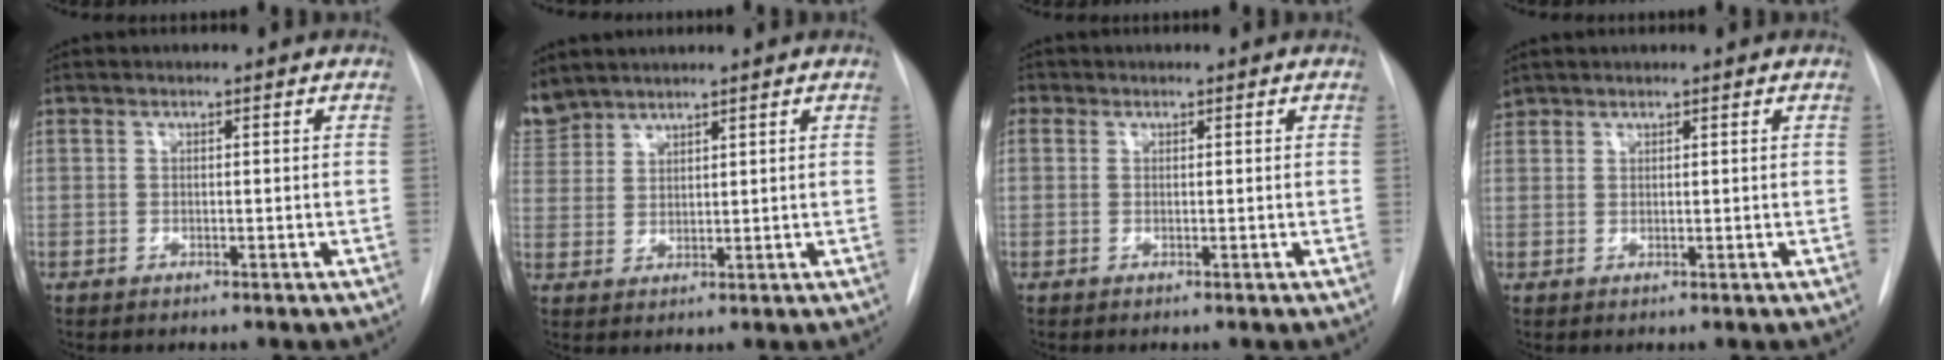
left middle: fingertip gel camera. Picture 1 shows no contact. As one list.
[{"total": 5.6, "force": [5.3, 1.9, 0.3], "torque": [-0.012, 0.012, 0.113]}, {"total": 1.4, "force": [0.5, 1.3, 0.3], "torque": [-0.001, 0.006, 0.008]}, {"total": 1.7, "force": [1.5, 0.7, -0.1], "torque": [0.001, 0.012, 0.030]}]